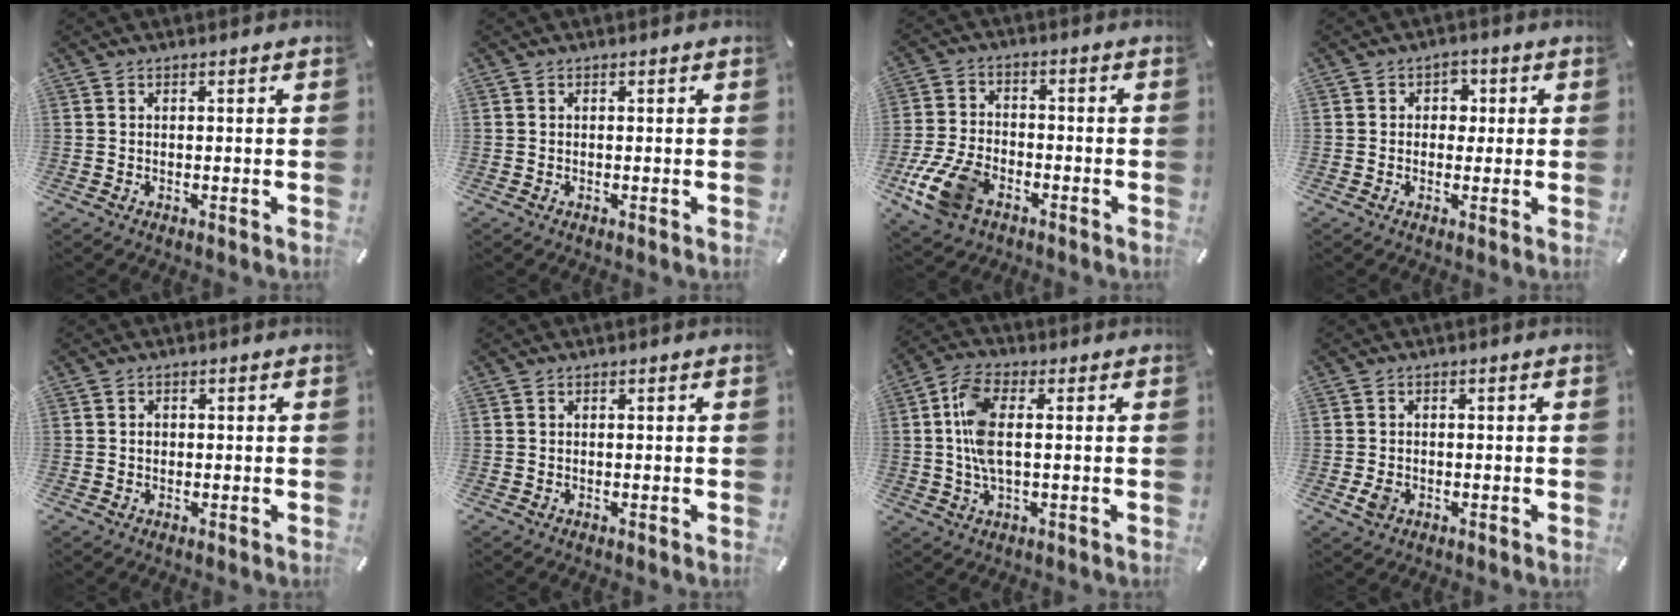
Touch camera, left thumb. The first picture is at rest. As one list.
[{"total": 0.0}, {"total": 11.5, "force": [-5.8, 7.1, 6.9], "torque": [-0.146, 0.024, -0.105]}, {"total": 3.6, "force": [-0.1, 3.2, 1.6], "torque": [-0.013, 0.001, -0.011]}, {"total": 1.2, "force": [-0.1, 1.1, 0.6], "torque": [-0.005, 0.002, -0.005]}, {"total": 0.0}, {"total": 8.9, "force": [0.6, 3.9, 8.0], "torque": [-0.182, -0.004, 0.005]}, {"total": 2.8, "force": [-0.8, 2.1, 1.6], "torque": [-0.041, -0.002, -0.018]}]